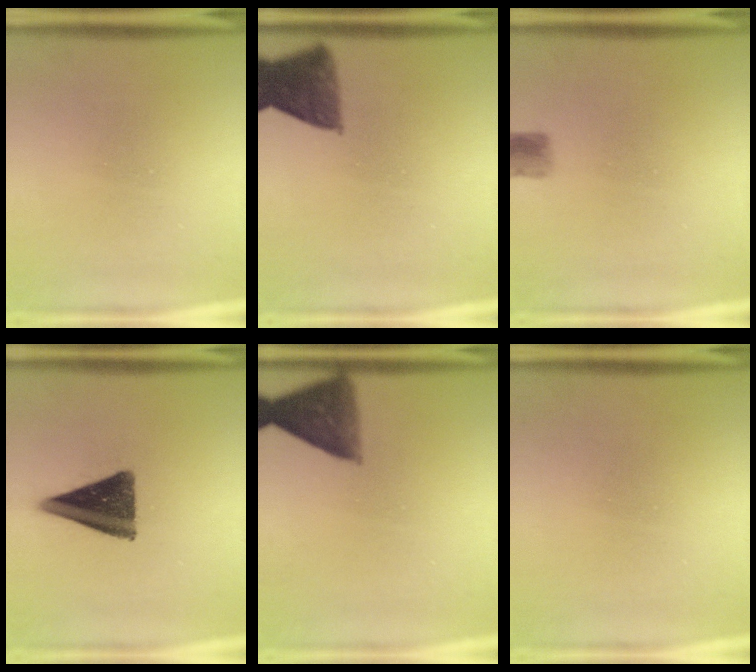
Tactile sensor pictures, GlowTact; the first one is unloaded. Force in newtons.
{"total": 8.1}
{"total": 2.4}
{"total": 13.3}
{"total": 8.2}
{"total": 0.5}